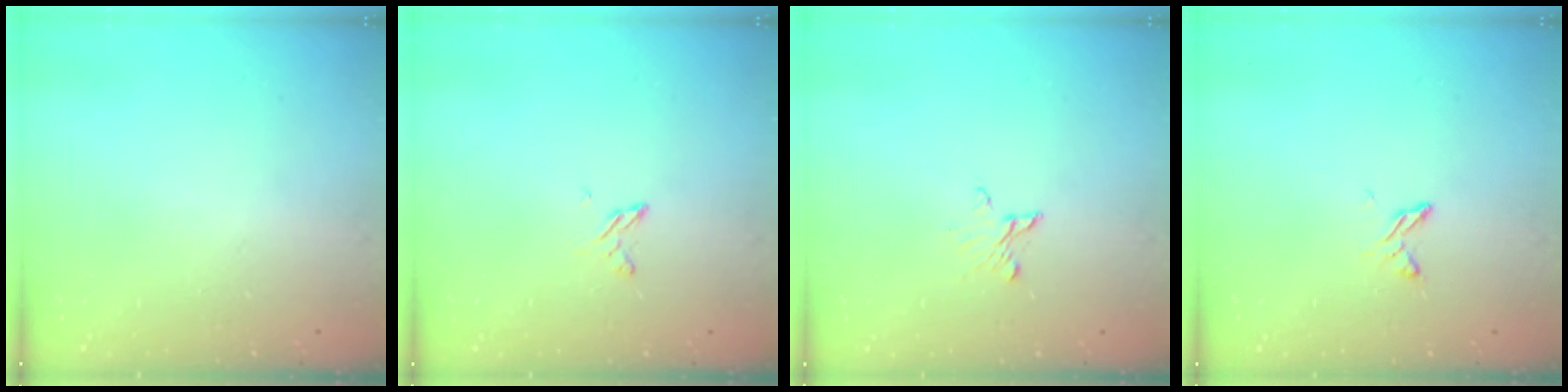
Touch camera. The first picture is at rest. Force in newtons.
{"total": 3.0, "press": 2.9, "slide": 0.4}
{"total": 4.0, "press": 4.0, "slide": 0.3}
{"total": 4.1, "press": 4.0, "slide": 0.5}